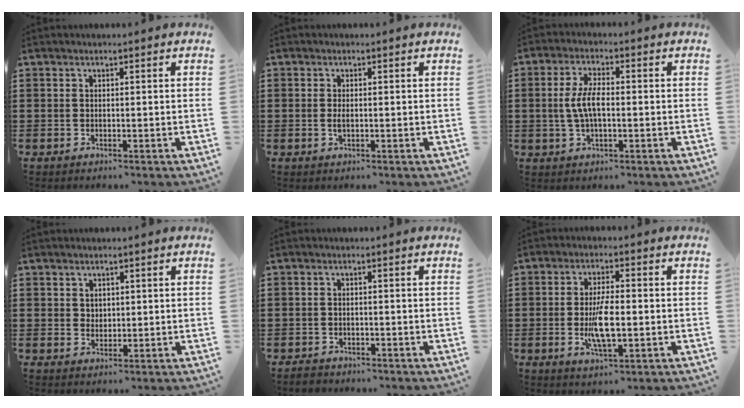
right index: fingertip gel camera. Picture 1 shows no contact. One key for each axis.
{"total": 1.4, "fx": -0.1, "fy": 0.5, "fz": 1.3, "tx": -0.024, "ty": 0.001, "tz": -0.003}
{"total": 5.5, "fx": -0.3, "fy": 2.2, "fz": 5.0, "tx": -0.114, "ty": -0.002, "tz": -0.013}
{"total": 1.7, "fx": 1.0, "fy": 1.3, "fz": 0.3, "tx": -0.009, "ty": 0.007, "tz": 0.020}
{"total": 1.3, "fx": -1.2, "fy": 0.3, "fz": 0.1, "tx": -0.007, "ty": -0.002, "tz": -0.025}
{"total": 7.2, "fx": -1.2, "fy": 2.4, "fz": 6.6, "tx": -0.133, "ty": -0.004, "tz": -0.024}